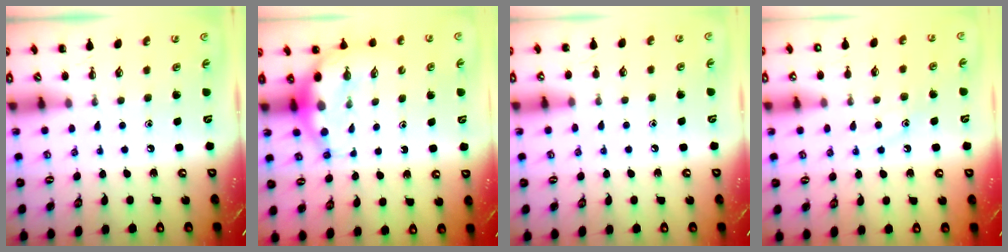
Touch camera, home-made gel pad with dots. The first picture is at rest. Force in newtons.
{"total": 6.9, "press": 6.7, "slide": 1.6}
{"total": 6.0, "press": 5.7, "slide": 1.9}
{"total": 10.0, "press": 9.9, "slide": 1.4}